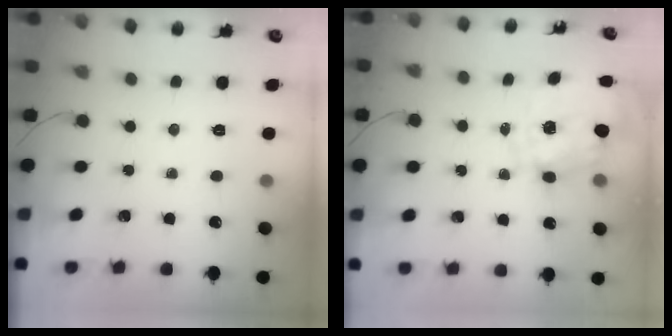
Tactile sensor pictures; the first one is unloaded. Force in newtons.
{"total": 2.4, "press": 2.2, "slide": 1.0}